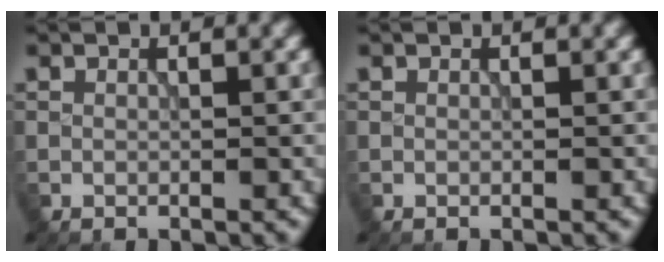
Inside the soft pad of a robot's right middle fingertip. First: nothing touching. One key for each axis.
{"total": 0.0}